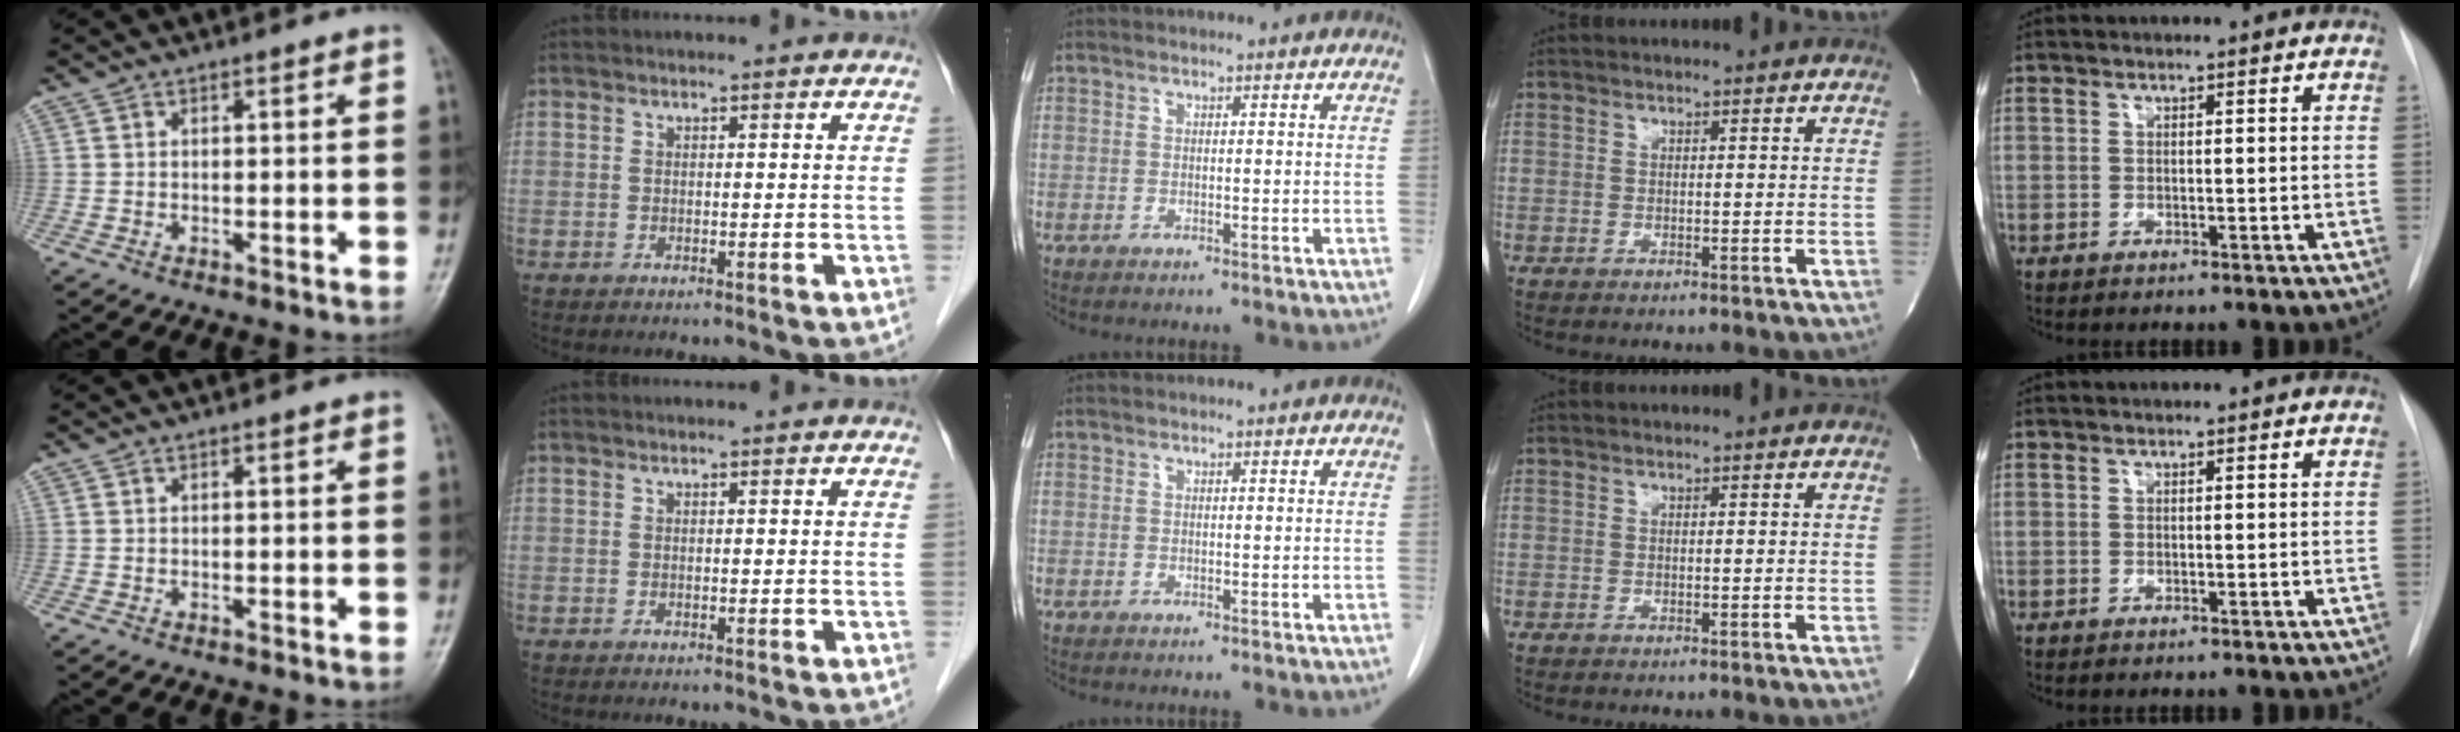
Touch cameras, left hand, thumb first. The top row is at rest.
{}